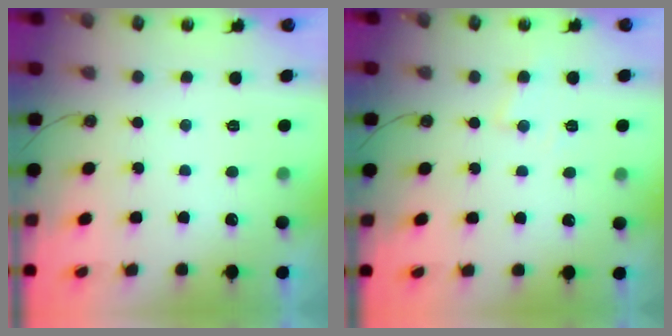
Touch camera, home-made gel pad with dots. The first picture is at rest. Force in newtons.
{"total": 5.5, "press": 5.4, "slide": 0.7}